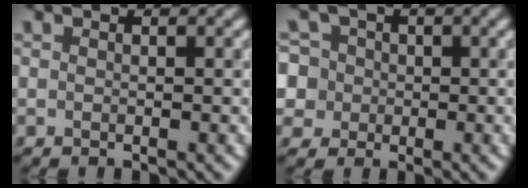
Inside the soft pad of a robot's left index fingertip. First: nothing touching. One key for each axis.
{"total": 7.8, "fx": 1.4, "fy": 7.1, "fz": 2.9, "tx": -0.054, "ty": 0.036, "tz": -0.012}